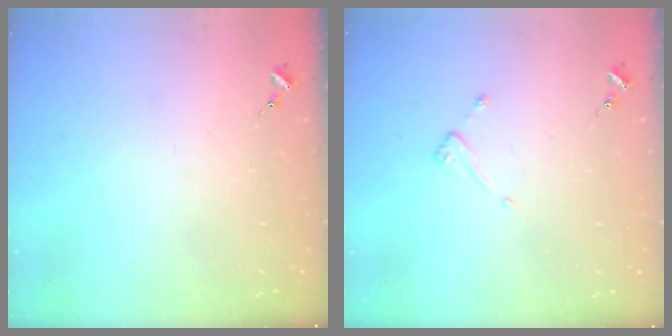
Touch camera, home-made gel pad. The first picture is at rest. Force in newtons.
{"total": 3.6, "press": 3.6, "slide": 0.3}